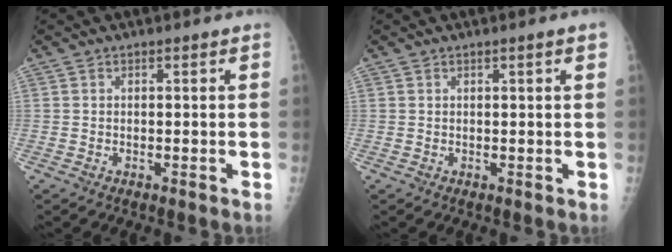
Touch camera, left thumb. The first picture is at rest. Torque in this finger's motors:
{"motor_torque": [-0.09, 0.01, -0.14, -0.06, 0.03]}